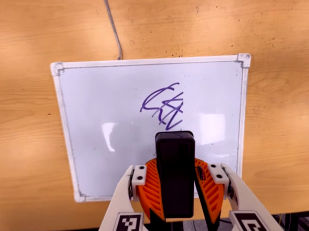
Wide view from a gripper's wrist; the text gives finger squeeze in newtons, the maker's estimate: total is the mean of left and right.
{"total": 11.2, "left": 10.5, "right": 12.0}